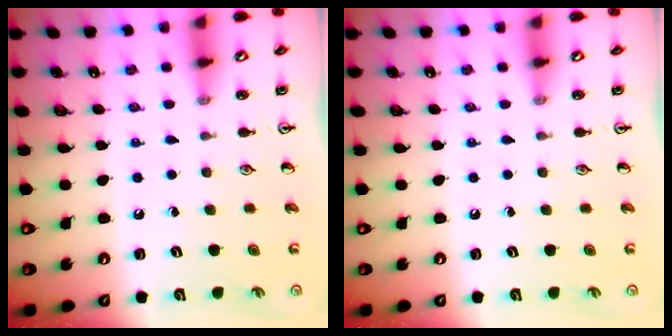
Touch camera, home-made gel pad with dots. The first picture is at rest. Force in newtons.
{"total": 0.0}